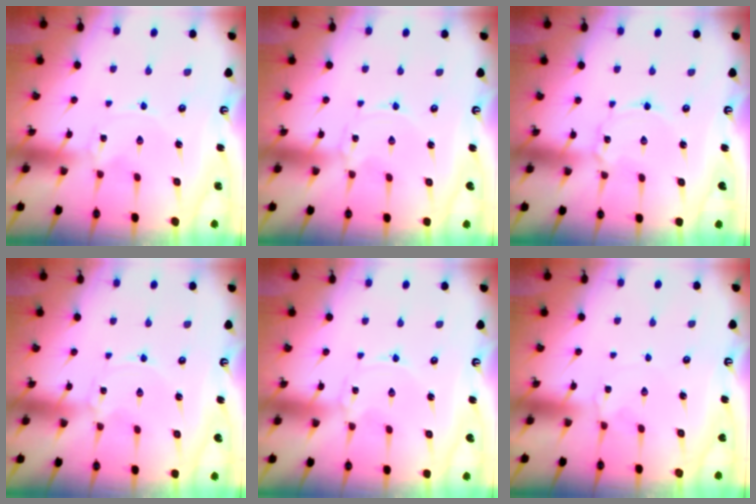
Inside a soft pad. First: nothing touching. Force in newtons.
{"total": 0.0}
{"total": 2.4, "press": 2.4, "slide": 0.1}
{"total": 0.0}
{"total": 0.0}
{"total": 1.1, "press": 1.0, "slide": 0.3}